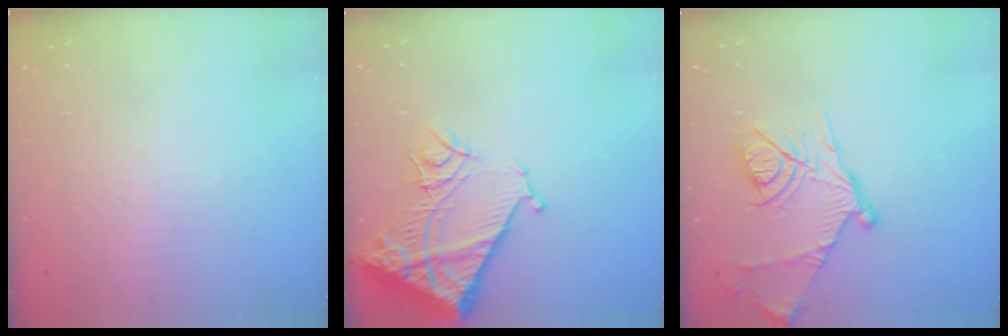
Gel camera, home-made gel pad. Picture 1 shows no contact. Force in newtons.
{"total": 18.4, "press": 18.3, "slide": 2.2}
{"total": 15.1, "press": 15.0, "slide": 1.3}